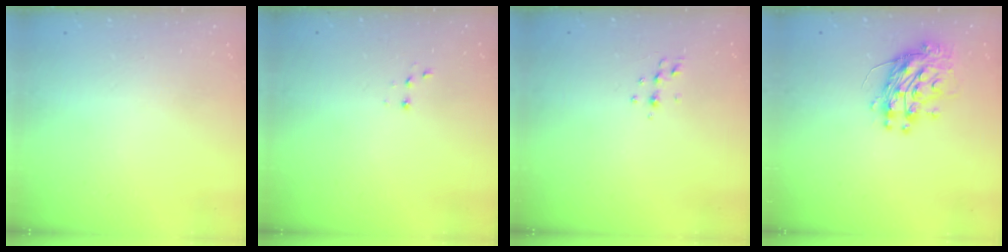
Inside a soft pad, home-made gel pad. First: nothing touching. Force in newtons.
{"total": 2.8, "press": 2.7, "slide": 0.7}
{"total": 3.8, "press": 3.6, "slide": 1.4}
{"total": 12.9, "press": 12.9, "slide": 1.1}